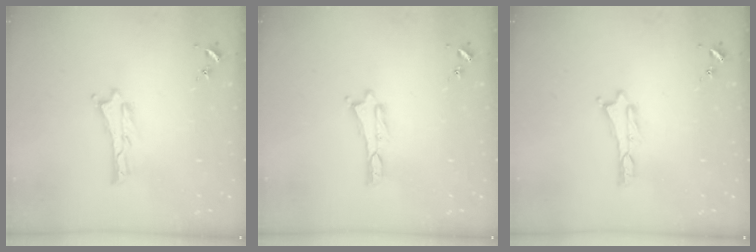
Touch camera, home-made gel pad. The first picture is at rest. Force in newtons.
{"total": 0.0}
{"total": 0.0}